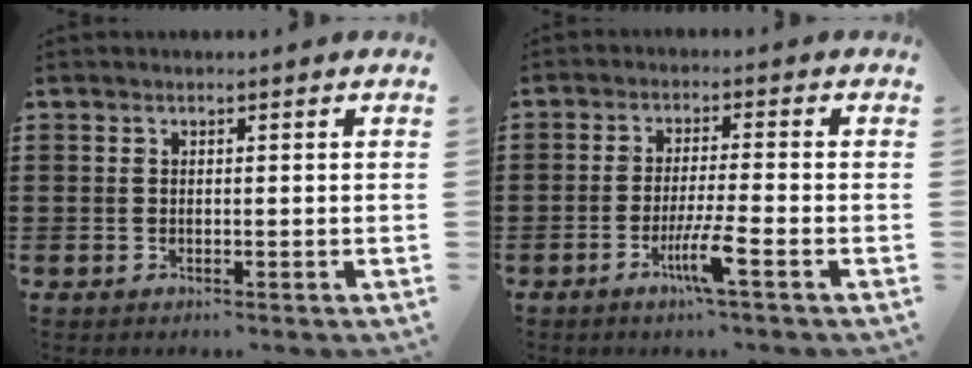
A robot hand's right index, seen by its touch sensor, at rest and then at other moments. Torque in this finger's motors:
{"motor_torque": [2.14, 0.00, 0.60, 0.19]}